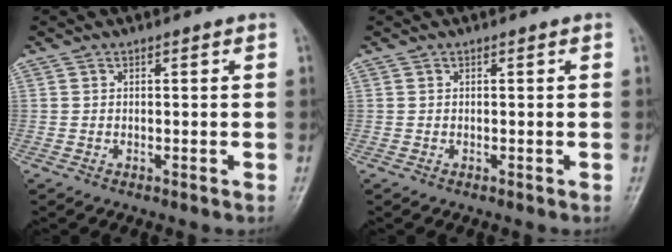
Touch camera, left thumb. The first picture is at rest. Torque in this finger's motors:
{"motor_torque": [0.00, 0.00, -0.01, -0.01, 0.00]}